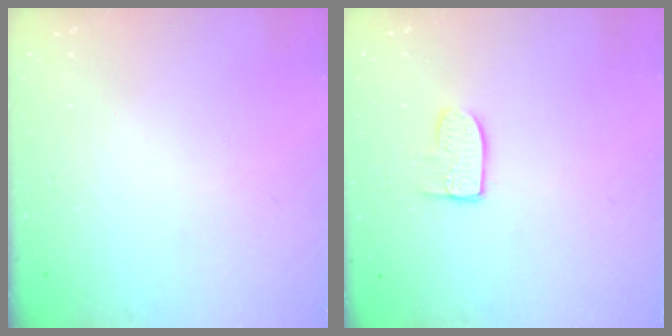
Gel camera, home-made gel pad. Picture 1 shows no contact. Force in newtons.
{"total": 6.8, "press": 6.7, "slide": 0.4}